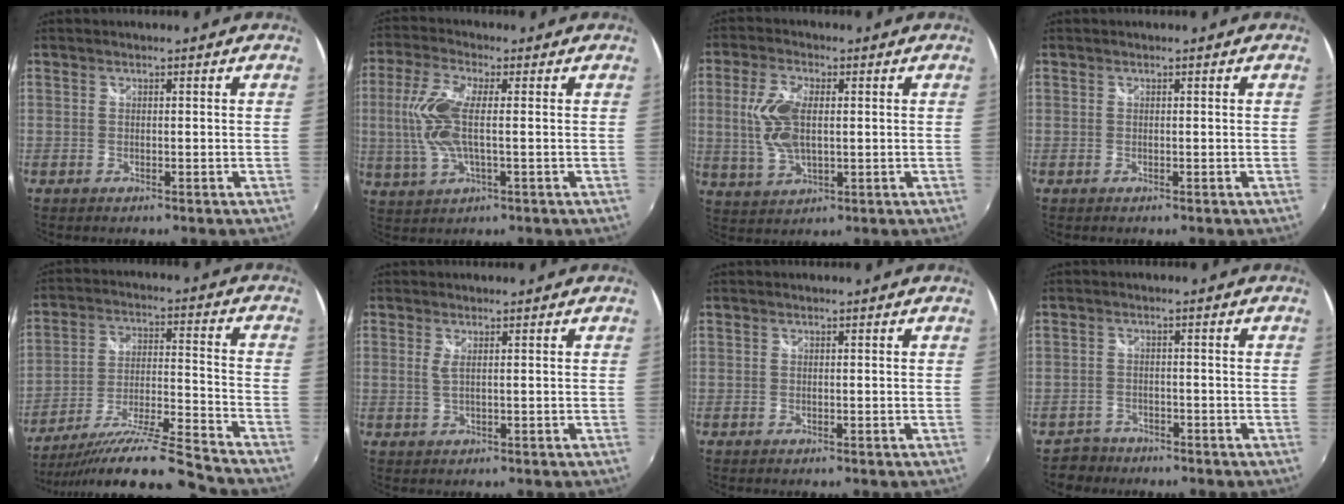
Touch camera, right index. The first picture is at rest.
{"total": 10.0, "force": [0.0, 3.2, 9.4], "torque": [-0.209, 0.002, 0.001]}
{"total": 9.3, "force": [0.7, 4.5, 8.1], "torque": [-0.169, 0.002, 0.019]}
{"total": 0.0}
{"total": 17.7, "force": [-15.6, -1.0, 8.3], "torque": [-0.152, -0.036, -0.264]}
{"total": 1.6, "force": [0.4, 0.0, 1.5], "torque": [-0.027, -0.002, 0.007]}
{"total": 0.0}
{"total": 3.5, "force": [-2.8, 2.2, -0.4], "torque": [-0.006, 0.010, -0.051]}